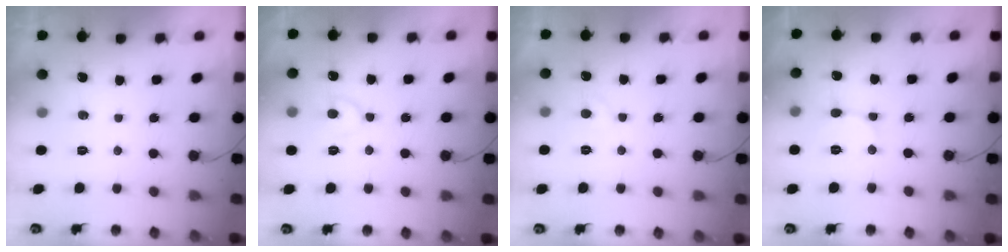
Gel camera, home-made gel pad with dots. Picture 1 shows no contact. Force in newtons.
{"total": 7.9, "press": 7.9, "slide": 0.6}
{"total": 4.5, "press": 4.5, "slide": 0.4}
{"total": 5.5, "press": 5.5, "slide": 0.4}